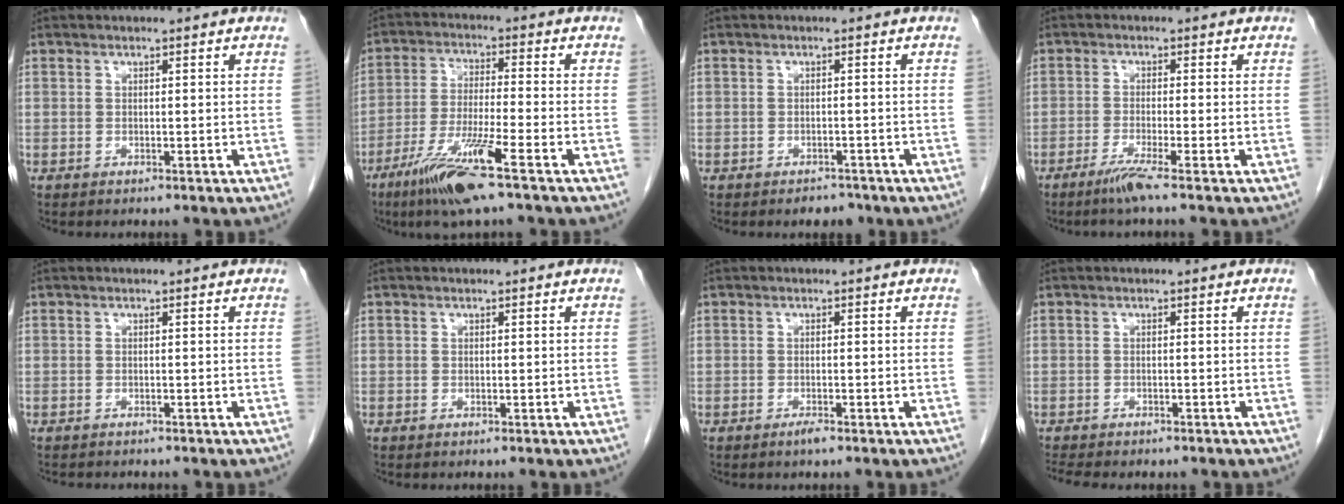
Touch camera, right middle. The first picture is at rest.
{"total": 11.0, "force": [-6.6, -0.3, 8.8], "torque": [-0.178, -0.030, -0.127]}
{"total": 2.2, "force": [-1.7, 1.3, 0.5], "torque": [-0.008, 0.003, -0.020]}
{"total": 3.3, "force": [-2.3, -0.9, 2.2], "torque": [-0.049, -0.010, -0.052]}
{"total": 2.9, "force": [-2.7, 0.7, 1.0], "torque": [-0.016, -0.005, -0.033]}
{"total": 0.0}
{"total": 1.1, "force": [-0.8, 0.0, 0.7], "torque": [-0.015, -0.001, -0.014]}
{"total": 6.4, "force": [-5.5, 1.7, 2.8], "torque": [-0.043, -0.006, -0.075]}